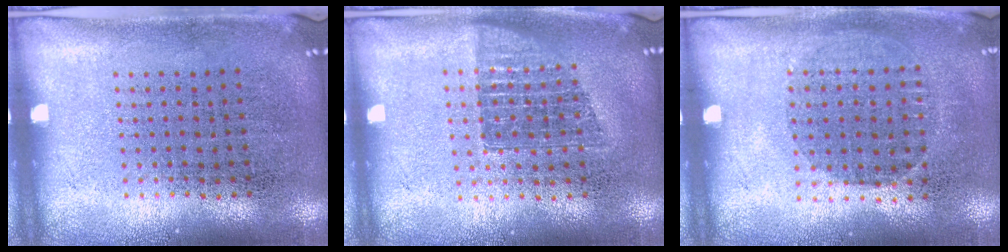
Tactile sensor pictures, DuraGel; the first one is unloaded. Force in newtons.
{"total": 1.2, "press": 1.1, "slide": 0.6}
{"total": 1.0, "press": 0.8, "slide": 0.5}